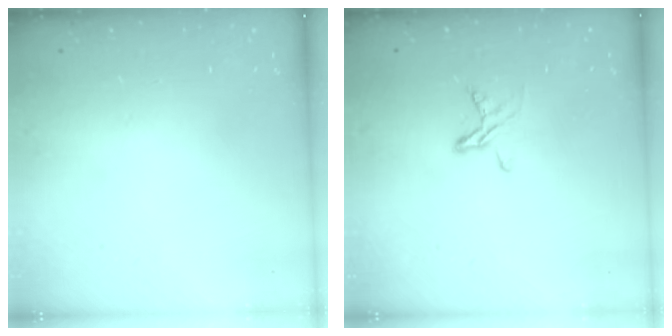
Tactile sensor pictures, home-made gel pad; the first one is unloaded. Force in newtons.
{"total": 6.6, "press": 6.6, "slide": 0.7}